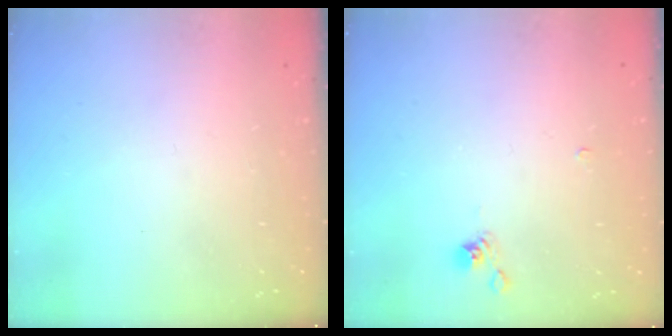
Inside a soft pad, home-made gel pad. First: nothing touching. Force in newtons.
{"total": 2.7, "press": 2.7, "slide": 0.6}